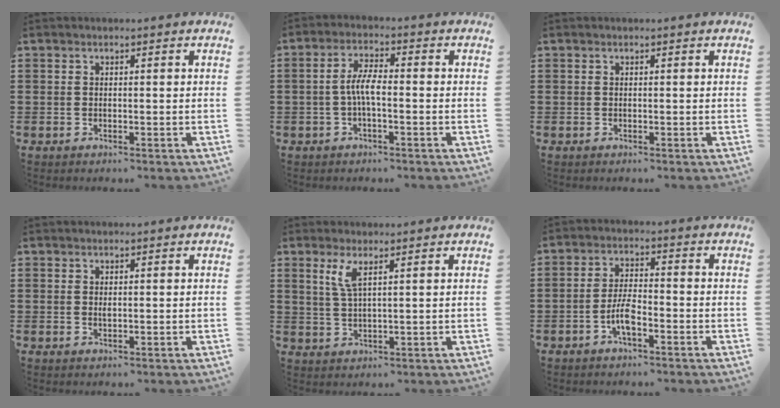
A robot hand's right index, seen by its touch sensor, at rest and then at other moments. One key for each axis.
{"total": 4.5, "fx": -0.9, "fy": 1.2, "fz": 4.3, "tx": -0.098, "ty": -0.002, "tz": -0.025}
{"total": 0.0}
{"total": 0.6, "fx": 0.2, "fy": 0.3, "fz": 0.5, "tx": -0.010, "ty": 0.002, "tz": 0.002}
{"total": 3.4, "fx": 1.7, "fy": 0.6, "fz": 2.8, "tx": -0.061, "ty": 0.002, "tz": 0.030}
{"total": 4.6, "fx": -2.3, "fy": 1.4, "fz": 3.8, "tx": -0.090, "ty": 0.000, "tz": -0.050}